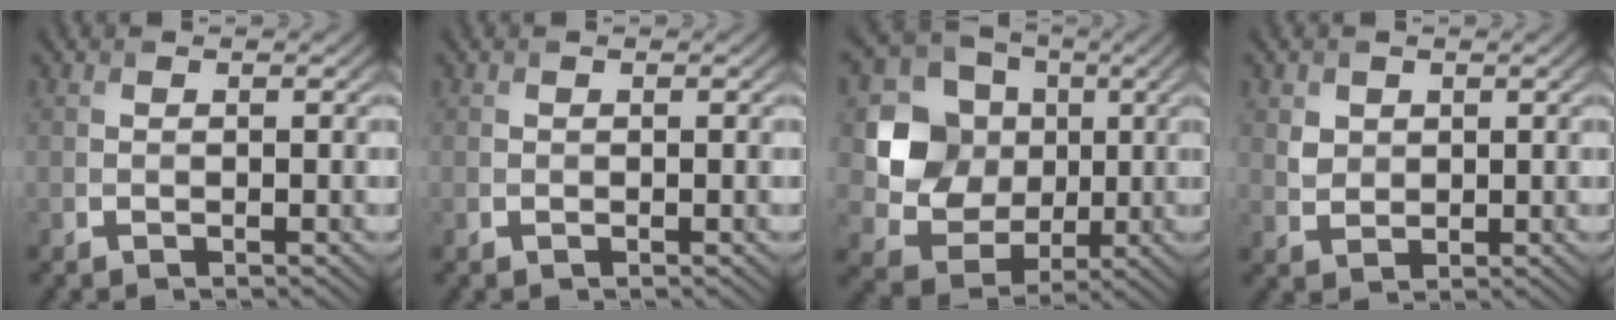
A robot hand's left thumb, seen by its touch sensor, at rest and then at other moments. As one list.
[{"total": 0.0}, {"total": 11.2, "force": [1.3, 9.8, 5.2], "torque": [-0.128, -0.007, 0.005]}, {"total": 2.6, "force": [1.2, 2.1, 0.8], "torque": [-0.031, -0.009, 0.027]}]